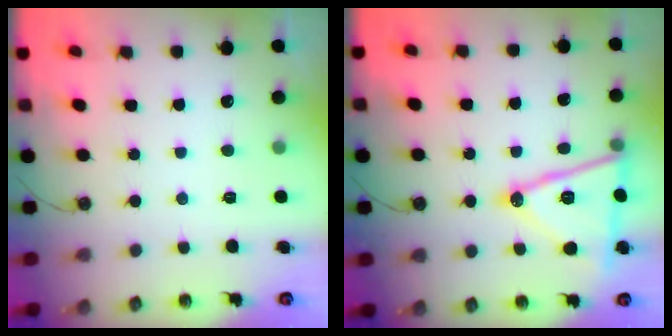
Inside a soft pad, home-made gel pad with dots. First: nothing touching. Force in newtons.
{"total": 17.3, "press": 16.9, "slide": 3.6}